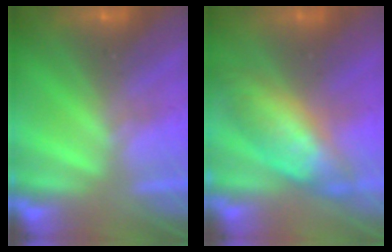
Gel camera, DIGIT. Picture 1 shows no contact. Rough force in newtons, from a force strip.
{"total": 7.8}